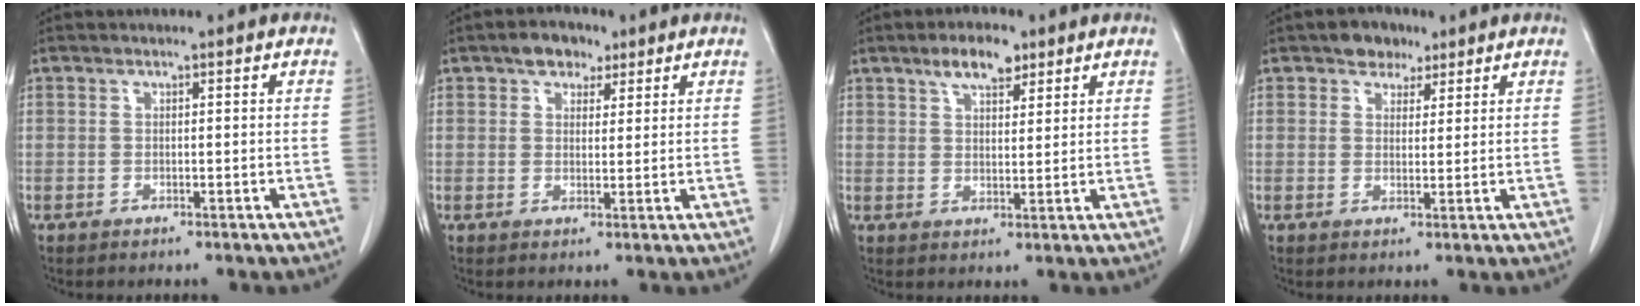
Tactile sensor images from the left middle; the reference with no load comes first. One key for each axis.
{"total": 4.2, "fx": 2.7, "fy": 2.6, "fz": 1.9, "tx": -0.030, "ty": 0.013, "tz": 0.043}
{"total": 5.5, "fx": 3.7, "fy": 2.1, "fz": 3.5, "tx": -0.063, "ty": 0.007, "tz": 0.063}
{"total": 3.9, "fx": 2.7, "fy": 2.5, "fz": 1.5, "tx": -0.023, "ty": 0.008, "tz": 0.044}